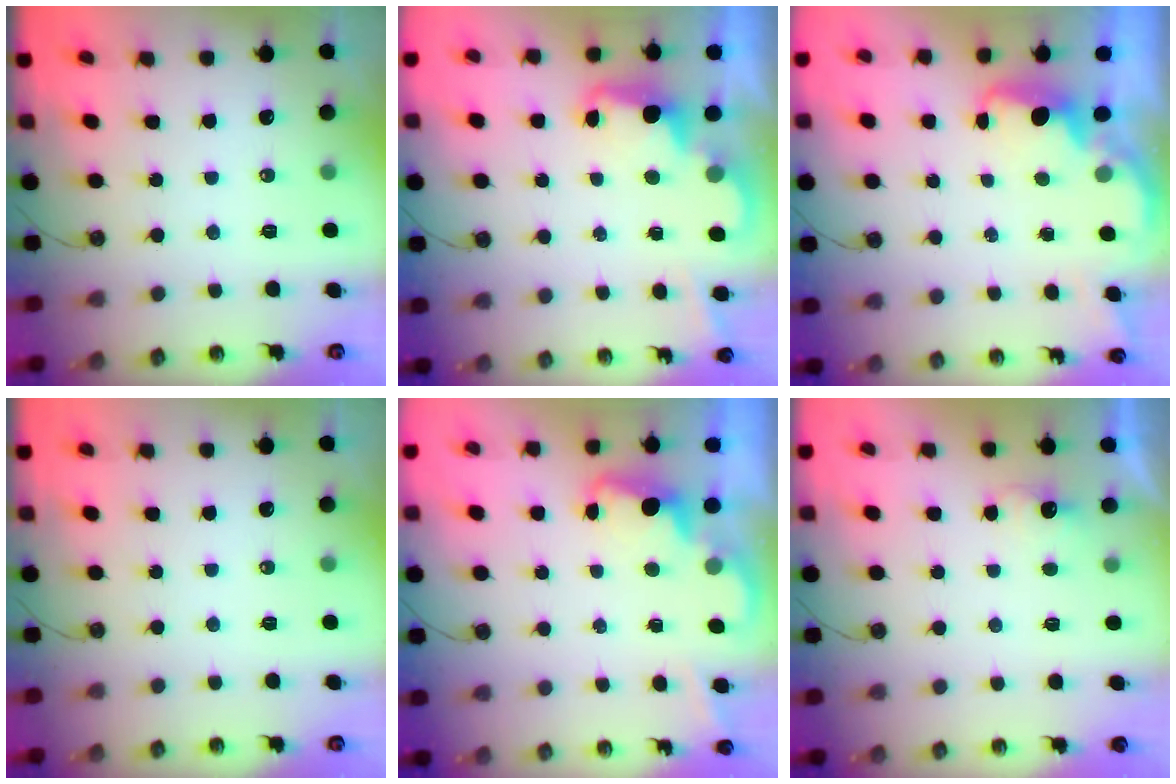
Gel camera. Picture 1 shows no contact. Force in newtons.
{"total": 2.4, "press": 2.3, "slide": 0.7}
{"total": 1.9, "press": 1.8, "slide": 0.7}
{"total": 0.0}
{"total": 2.0, "press": 1.9, "slide": 0.5}
{"total": 2.3, "press": 2.1, "slide": 0.9}